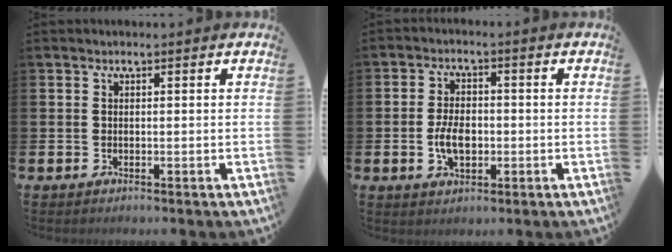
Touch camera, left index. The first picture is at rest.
{"total": 4.7, "force": [-0.9, 2.8, 3.7], "torque": [-0.061, -0.003, -0.020]}